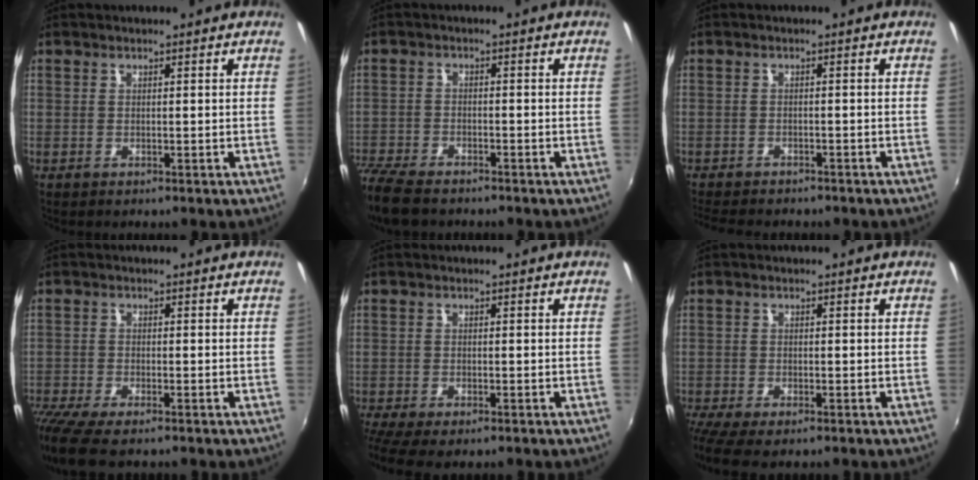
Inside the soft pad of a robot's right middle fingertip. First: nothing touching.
{"total": 10.0, "force": [-8.3, 3.2, 4.4], "torque": [-0.128, -0.031, -0.160]}
{"total": 7.6, "force": [-6.8, 2.1, 2.9], "torque": [-0.073, -0.019, -0.103]}
{"total": 8.5, "force": [-6.7, 1.7, 4.8], "torque": [-0.123, -0.042, -0.125]}
{"total": 4.5, "force": [-3.6, 0.8, 2.6], "torque": [-0.062, -0.027, -0.063]}
{"total": 4.7, "force": [-3.8, 0.7, 2.6], "torque": [-0.063, -0.027, -0.069]}